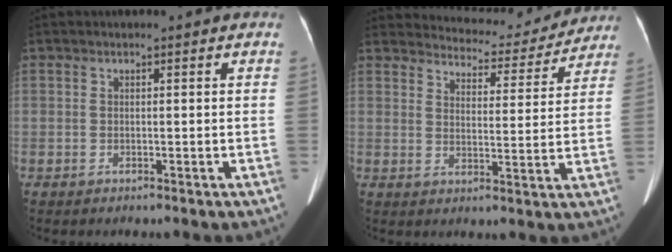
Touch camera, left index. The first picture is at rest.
{"total": 12.4, "force": [12.0, 2.9, 1.4], "torque": [-0.009, -0.004, 0.143]}